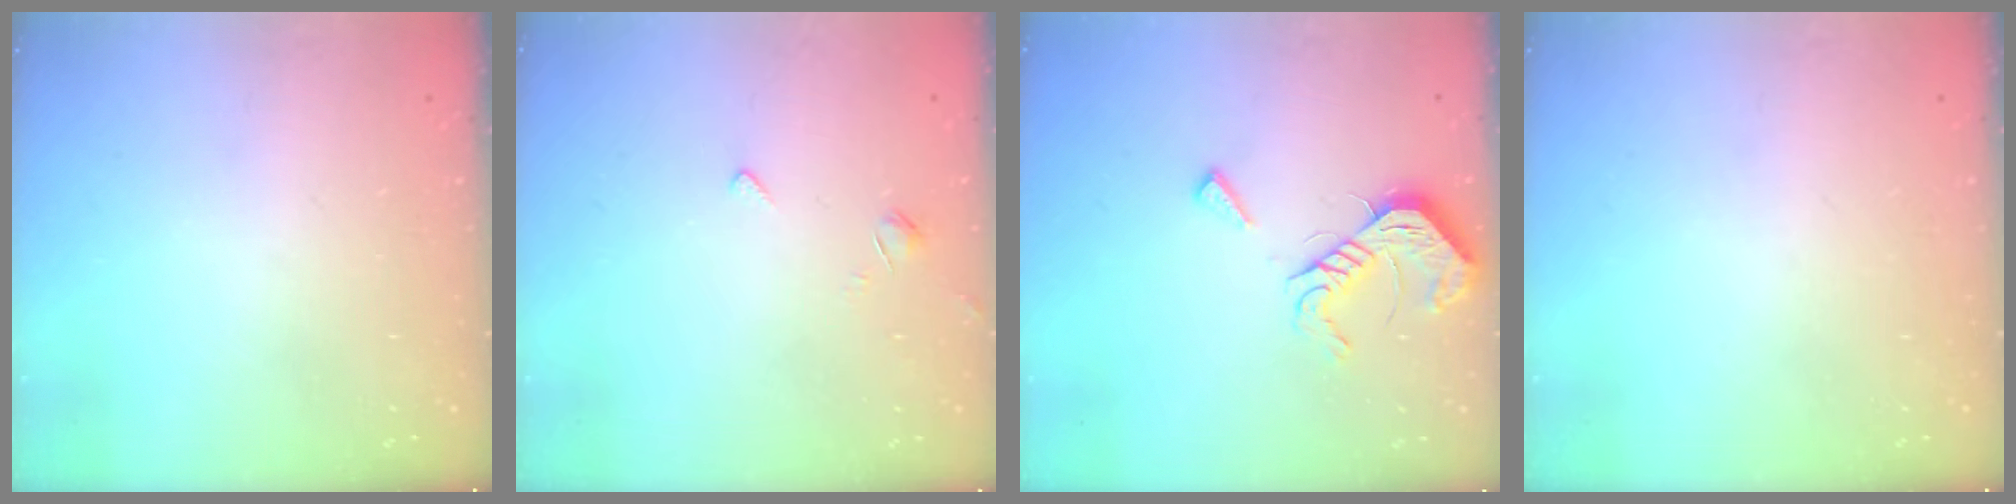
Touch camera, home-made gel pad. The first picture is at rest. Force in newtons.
{"total": 1.7, "press": 1.6, "slide": 0.5}
{"total": 11.4, "press": 11.4, "slide": 0.7}
{"total": 0.0}